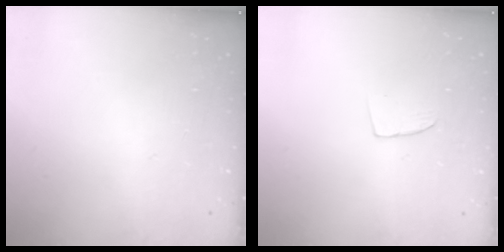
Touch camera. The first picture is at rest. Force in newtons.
{"total": 5.2, "press": 5.2, "slide": 0.4}